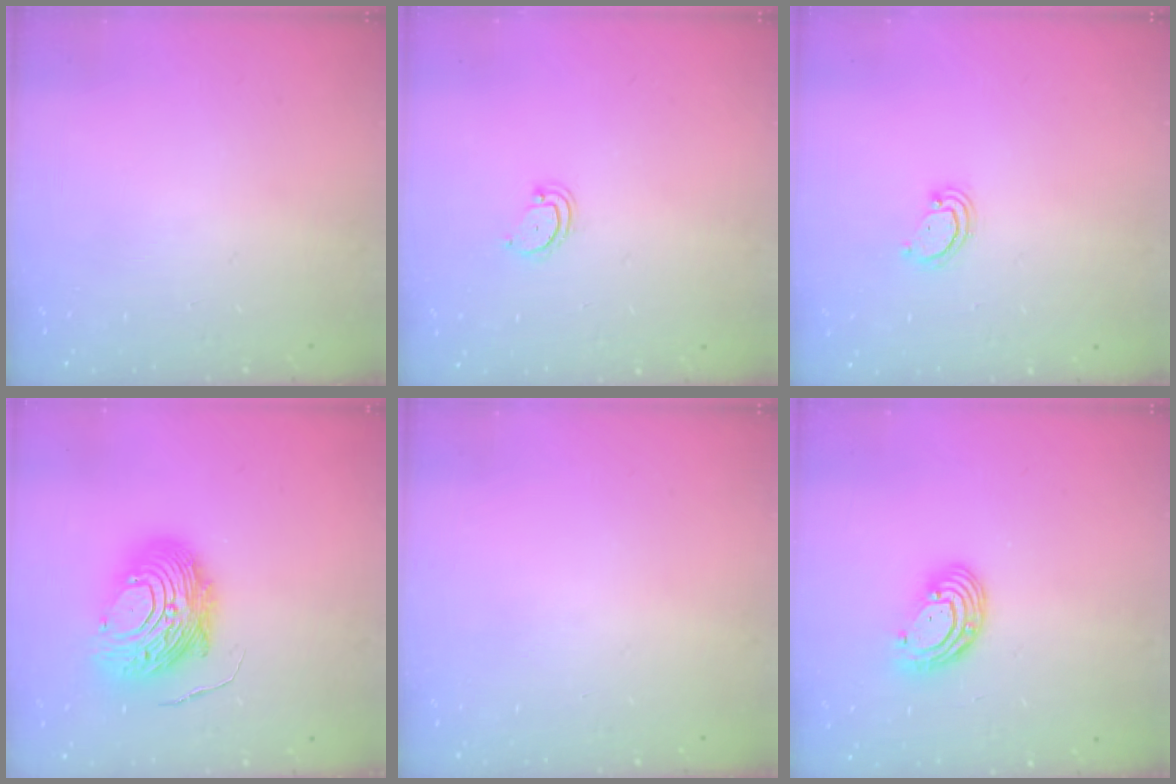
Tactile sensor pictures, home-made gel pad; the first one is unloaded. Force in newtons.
{"total": 2.3, "press": 2.3, "slide": 0.2}
{"total": 2.3, "press": 2.3, "slide": 0.3}
{"total": 14.4, "press": 14.4, "slide": 1.3}
{"total": 0.0}
{"total": 9.3, "press": 9.3, "slide": 1.0}